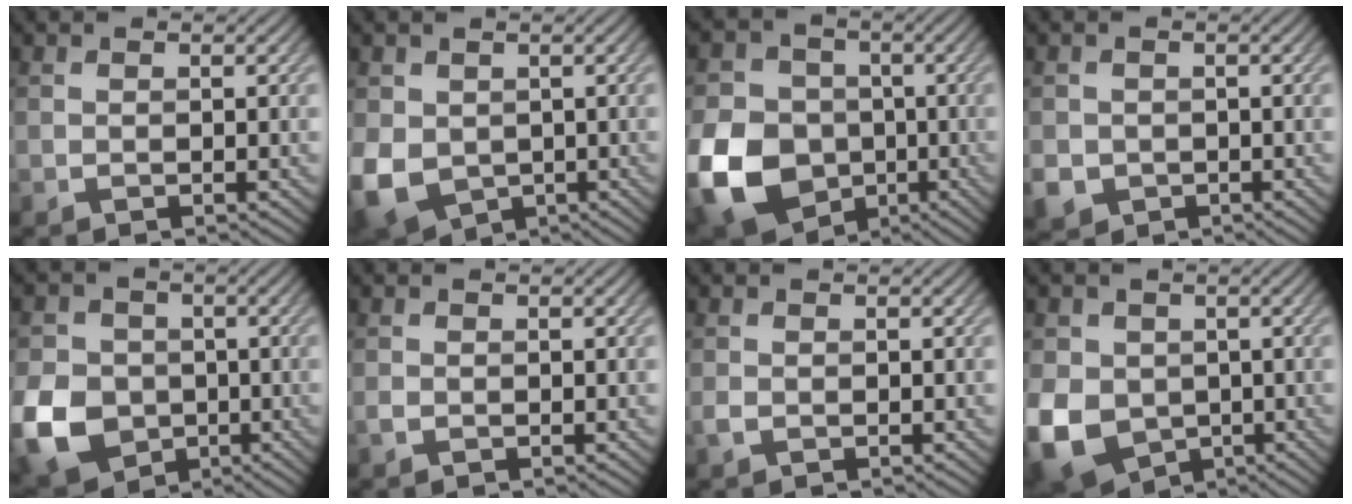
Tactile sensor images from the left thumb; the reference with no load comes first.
{"total": 8.2, "force": [-0.7, 6.6, 4.9], "torque": [-0.146, -0.027, -0.008]}
{"total": 15.1, "force": [-4.4, 12.2, 7.8], "torque": [-0.228, -0.044, -0.082]}
{"total": 3.4, "force": [-1.0, 3.1, 1.0], "torque": [-0.030, -0.018, -0.021]}
{"total": 10.3, "force": [-2.9, 8.5, 5.1], "torque": [-0.145, -0.025, -0.066]}
{"total": 0.6, "force": [-0.3, 0.4, 0.3], "torque": [-0.009, -0.002, -0.006]}
{"total": 0.9, "force": [-0.3, 0.5, 0.6], "torque": [-0.017, -0.003, -0.007]}
{"total": 10.5, "force": [-1.7, 8.6, 5.8], "torque": [-0.161, -0.032, -0.028]}